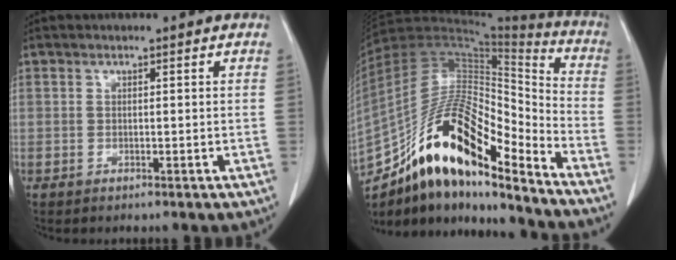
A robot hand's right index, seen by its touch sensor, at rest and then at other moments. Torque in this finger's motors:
{"motor_torque": [0.60, -0.54, 1.05, 0.21]}